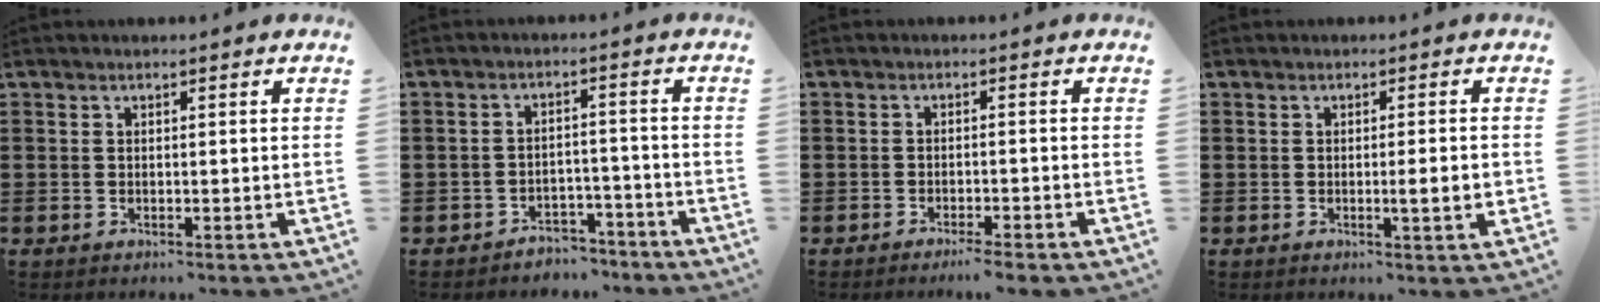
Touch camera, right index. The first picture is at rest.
{"total": 3.4, "force": [-3.2, 1.0, 0.2], "torque": [-0.009, 0.005, -0.067]}
{"total": 1.9, "force": [-1.7, -0.2, 1.0], "torque": [-0.016, 0.000, -0.031]}
{"total": 3.4, "force": [-0.5, 0.1, 3.3], "torque": [-0.048, -0.009, -0.012]}